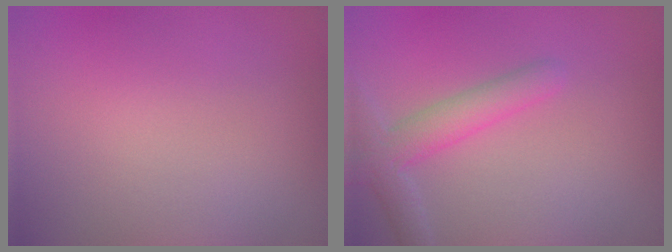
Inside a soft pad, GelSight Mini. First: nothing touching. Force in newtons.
{"total": 3.2, "press": 3.2, "slide": 0.2}